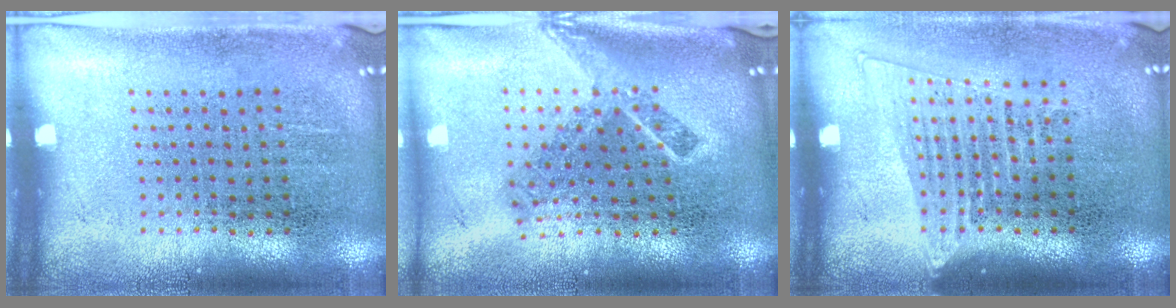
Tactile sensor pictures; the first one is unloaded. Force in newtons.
{"total": 2.2, "press": 1.5, "slide": 1.6}
{"total": 1.4, "press": 1.2, "slide": 0.7}